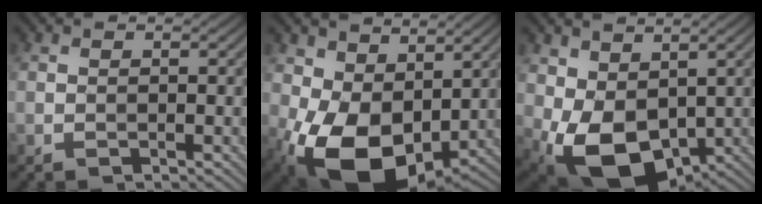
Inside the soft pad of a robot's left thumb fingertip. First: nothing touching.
{"total": 13.4, "force": [-0.5, 8.8, 10.0], "torque": [-0.216, -0.030, -0.007]}
{"total": 10.9, "force": [-0.4, 7.4, 8.0], "torque": [-0.184, -0.031, 0.000]}